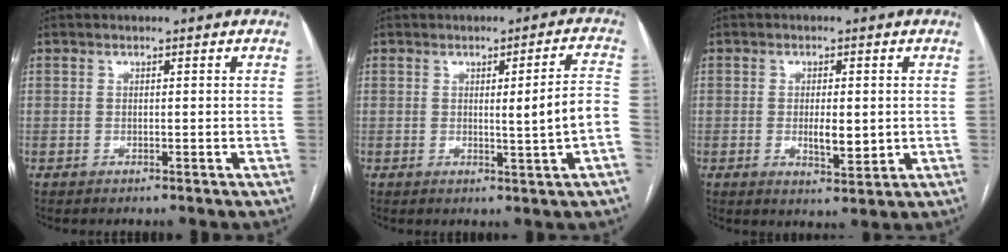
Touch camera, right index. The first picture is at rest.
{"total": 6.5, "force": [-0.9, -0.5, 6.4], "torque": [-0.084, 0.003, -0.010]}
{"total": 4.7, "force": [-0.3, 1.6, 4.4], "torque": [-0.074, -0.008, 0.001]}